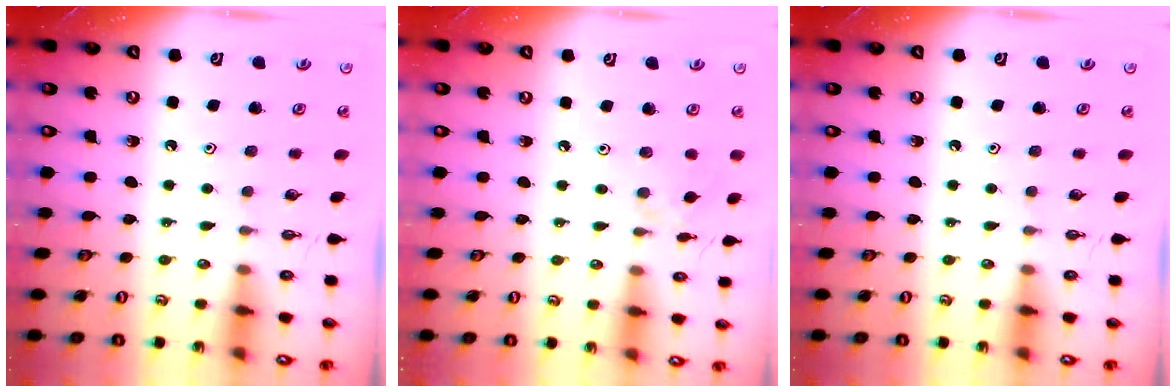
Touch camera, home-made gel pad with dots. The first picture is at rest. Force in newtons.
{"total": 1.2, "press": 1.1, "slide": 0.4}
{"total": 0.0}